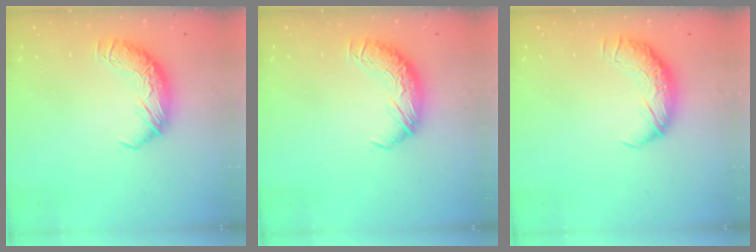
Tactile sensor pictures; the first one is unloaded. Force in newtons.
{"total": 0.0}
{"total": 1.6, "press": 0.6, "slide": 1.5}